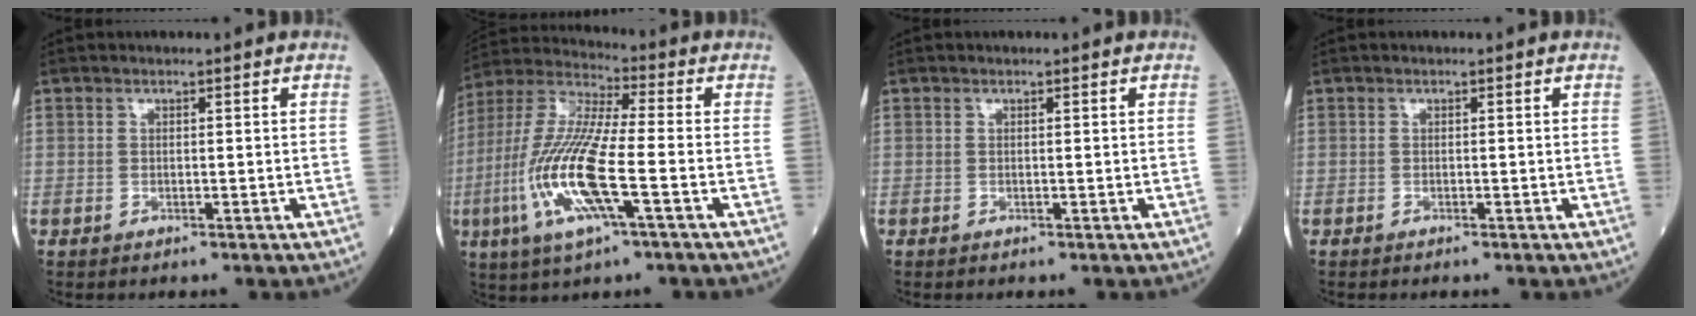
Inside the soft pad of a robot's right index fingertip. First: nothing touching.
{"total": 15.9, "force": [-4.3, 2.1, 15.1], "torque": [-0.330, -0.011, -0.084]}
{"total": 0.0}
{"total": 0.0}